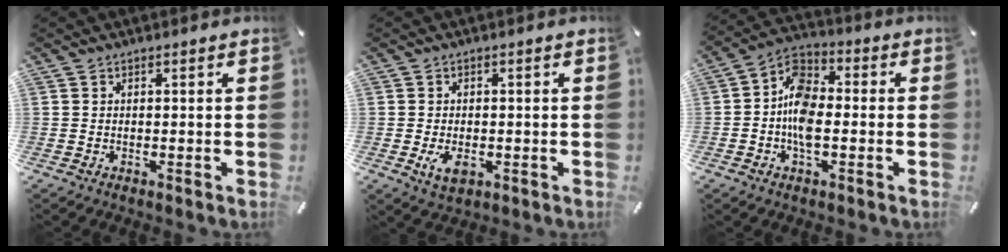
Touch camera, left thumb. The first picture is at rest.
{"total": 4.0, "force": [-1.0, 2.6, 2.9], "torque": [-0.062, -0.004, -0.023]}
{"total": 9.2, "force": [-2.3, 5.5, 7.0], "torque": [-0.142, 0.017, -0.039]}